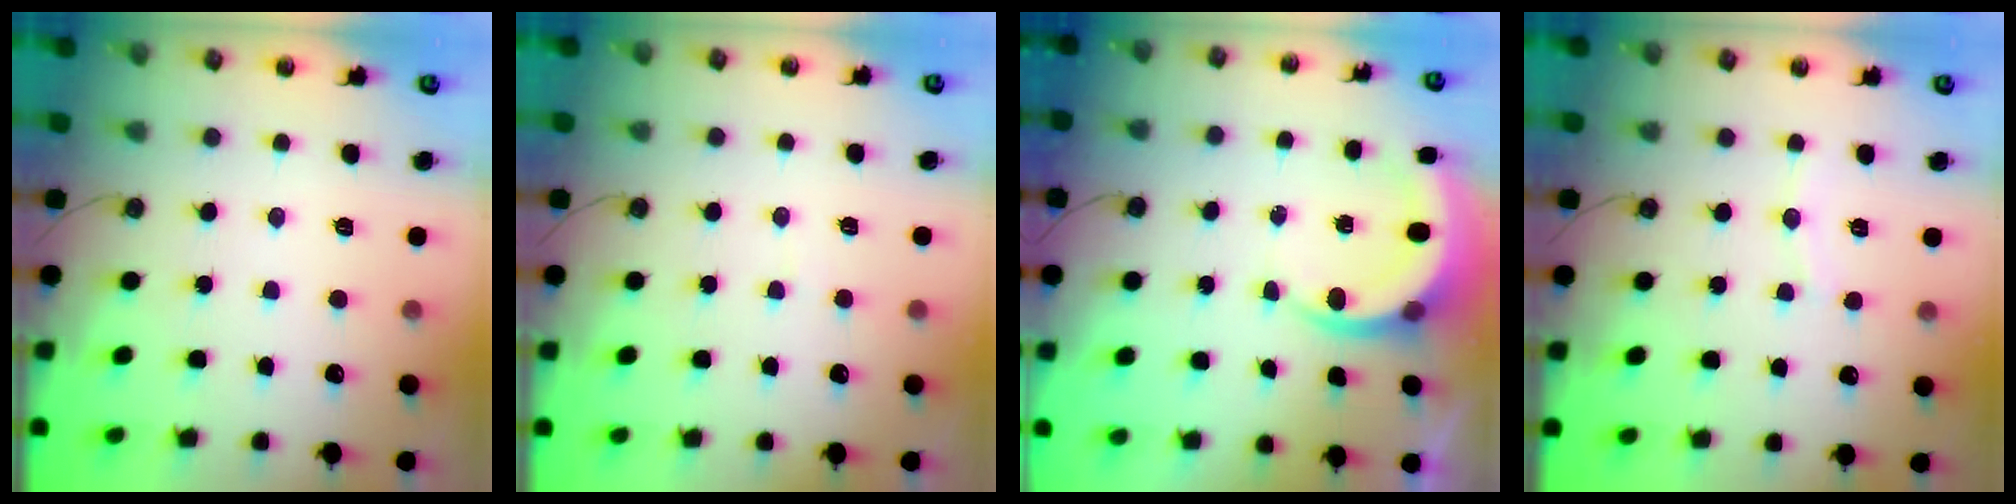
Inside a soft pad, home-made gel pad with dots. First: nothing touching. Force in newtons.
{"total": 2.5, "press": 2.5, "slide": 0.2}
{"total": 6.8, "press": 6.8, "slide": 0.6}
{"total": 4.1, "press": 4.0, "slide": 0.4}